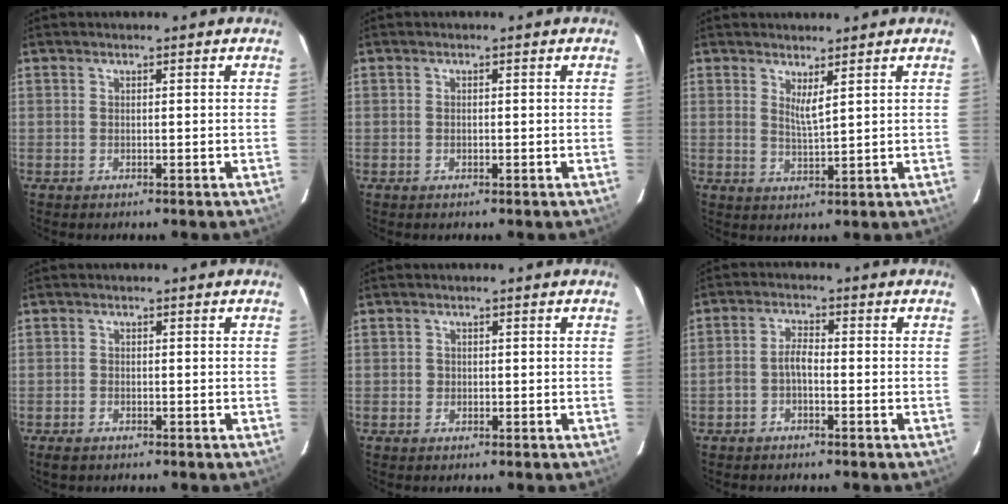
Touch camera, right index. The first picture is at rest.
{"total": 0.0}
{"total": 2.9, "force": [1.8, 0.2, 2.3], "torque": [-0.042, -0.009, 0.030]}
{"total": 1.7, "force": [-1.2, 1.0, 0.6], "torque": [-0.017, -0.002, -0.023]}
{"total": 1.1, "force": [-0.3, 1.1, 0.1], "torque": [-0.001, 0.003, -0.002]}
{"total": 2.8, "force": [-1.4, 1.1, 2.2], "torque": [-0.054, 0.011, -0.029]}